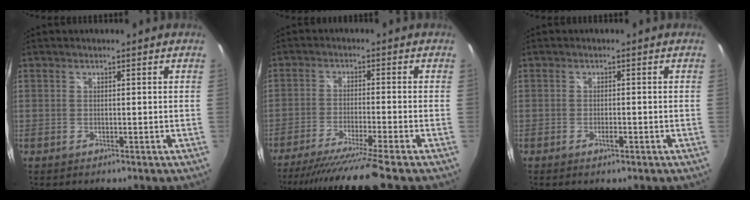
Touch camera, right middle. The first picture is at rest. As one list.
[{"total": 13.0, "force": [-11.1, -1.9, 6.6], "torque": [-0.131, -0.028, -0.184]}, {"total": 1.5, "force": [-0.9, 0.4, 1.2], "torque": [-0.023, -0.001, -0.016]}]